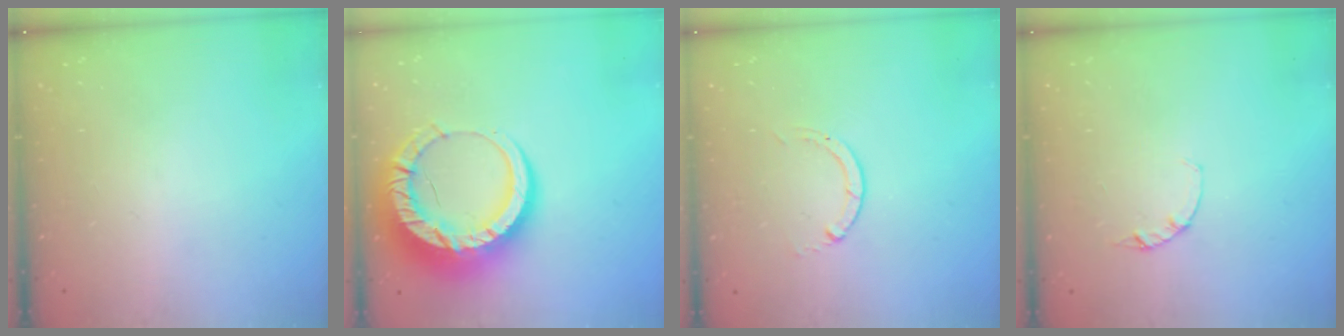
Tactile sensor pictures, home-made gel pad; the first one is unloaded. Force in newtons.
{"total": 18.9, "press": 18.8, "slide": 1.9}
{"total": 0.0}
{"total": 1.2, "press": 1.1, "slide": 0.3}